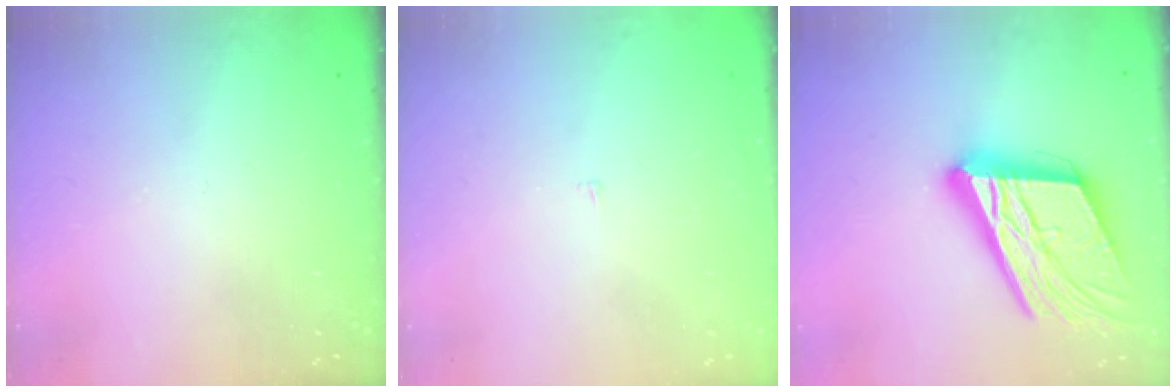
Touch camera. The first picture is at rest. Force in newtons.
{"total": 2.2, "press": 2.2, "slide": 0.2}
{"total": 25.1, "press": 24.8, "slide": 4.1}